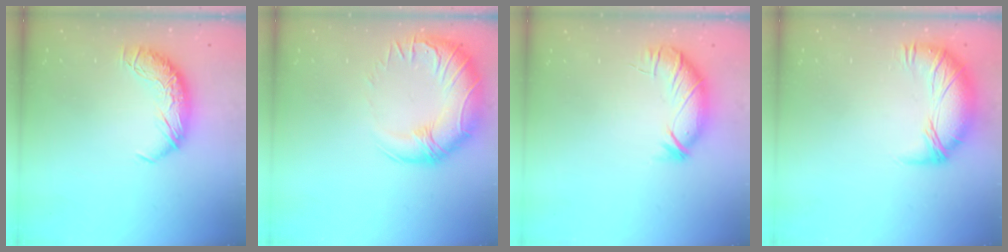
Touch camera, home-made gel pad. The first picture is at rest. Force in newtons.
{"total": 4.6, "press": 2.5, "slide": 3.9}
{"total": 3.8, "press": 3.4, "slide": 1.6}
{"total": 4.4, "press": 4.0, "slide": 1.8}